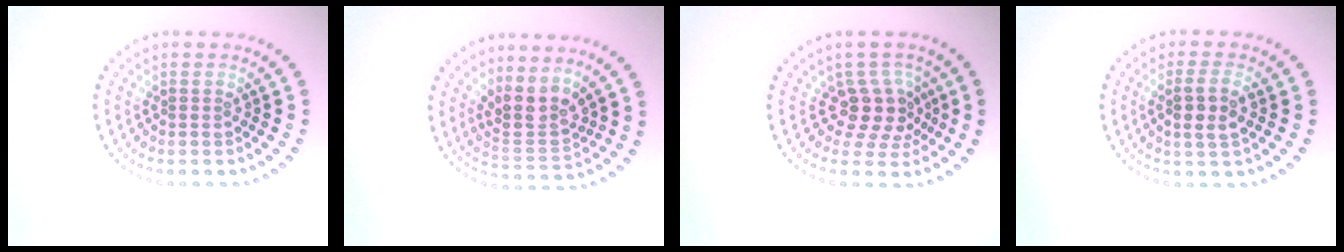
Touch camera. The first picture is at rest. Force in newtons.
{"total": 3.2, "press": 2.6, "slide": 1.9}
{"total": 3.5, "press": 2.7, "slide": 2.3}
{"total": 2.6, "press": 2.4, "slide": 0.8}